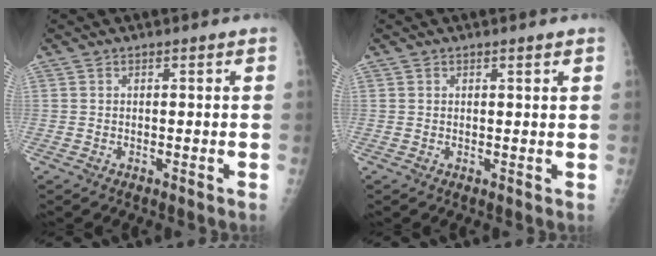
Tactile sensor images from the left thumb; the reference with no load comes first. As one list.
[{"total": 0.8, "force": [0.7, 0.1, 0.5], "torque": [0.001, -0.001, 0.008]}]